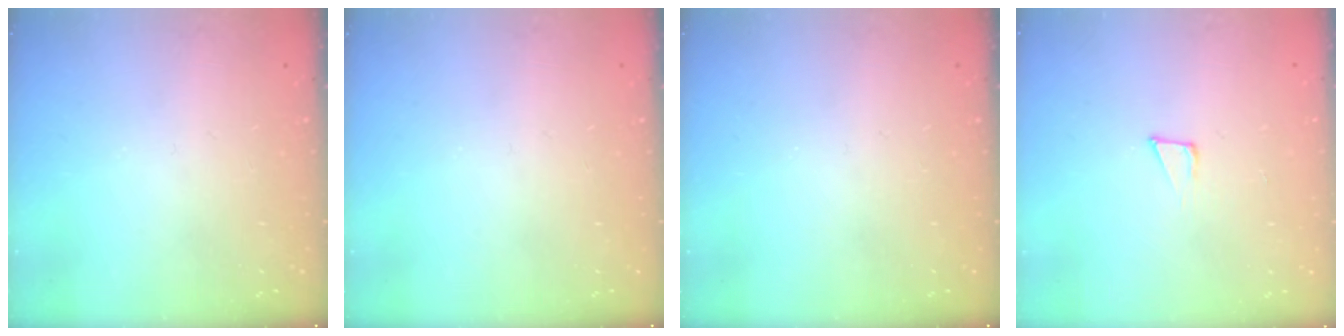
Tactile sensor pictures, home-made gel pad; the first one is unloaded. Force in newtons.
{"total": 0.0}
{"total": 0.0}
{"total": 5.5, "press": 5.4, "slide": 0.8}